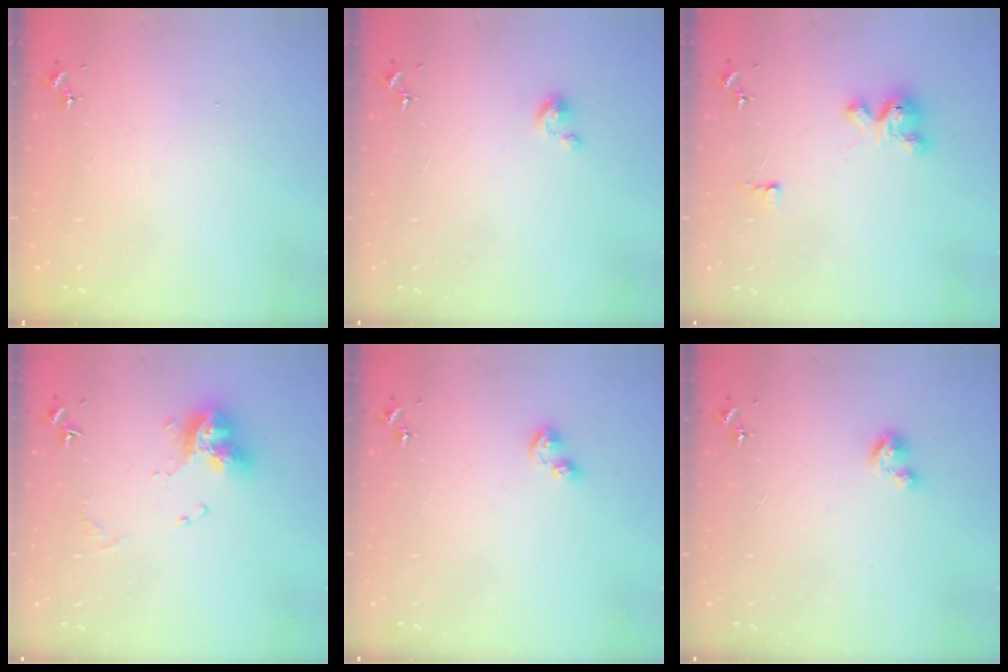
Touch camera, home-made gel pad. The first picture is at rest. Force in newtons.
{"total": 2.4, "press": 2.4, "slide": 0.2}
{"total": 4.2, "press": 4.2, "slide": 0.3}
{"total": 12.9, "press": 12.8, "slide": 1.4}
{"total": 7.0, "press": 7.0, "slide": 0.7}
{"total": 4.4, "press": 4.3, "slide": 0.4}